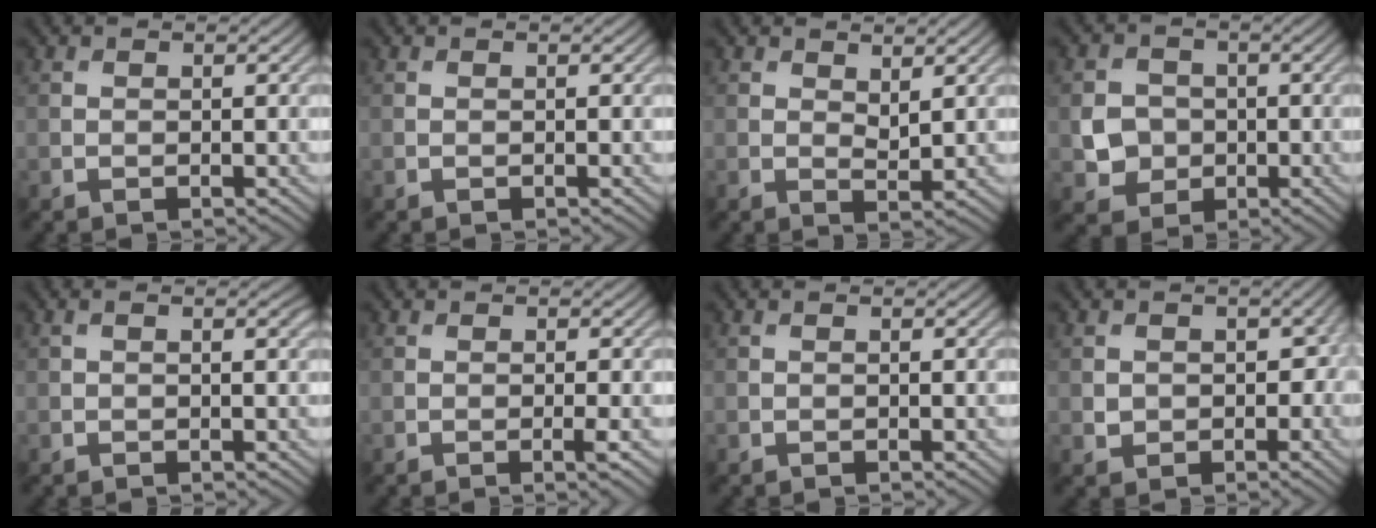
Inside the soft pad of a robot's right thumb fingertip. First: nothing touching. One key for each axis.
{"total": 0.0}
{"total": 2.1, "fx": 1.3, "fy": 0.9, "fz": 1.4, "tx": -0.026, "ty": -0.007, "tz": 0.025}
{"total": 4.5, "fx": -0.6, "fy": 4.1, "fz": 1.5, "tx": -0.035, "ty": -0.002, "tz": -0.020}
{"total": 1.2, "fx": 0.4, "fy": 0.2, "fz": 1.1, "tx": -0.019, "ty": 0.004, "tz": 0.005}
{"total": 1.1, "fx": -0.3, "fy": 0.0, "fz": 1.1, "tx": -0.020, "ty": -0.001, "tz": -0.008}
{"total": 0.0}
{"total": 3.6, "fx": -0.2, "fy": 3.2, "fz": 1.7, "tx": -0.028, "ty": -0.007, "tz": 0.001}